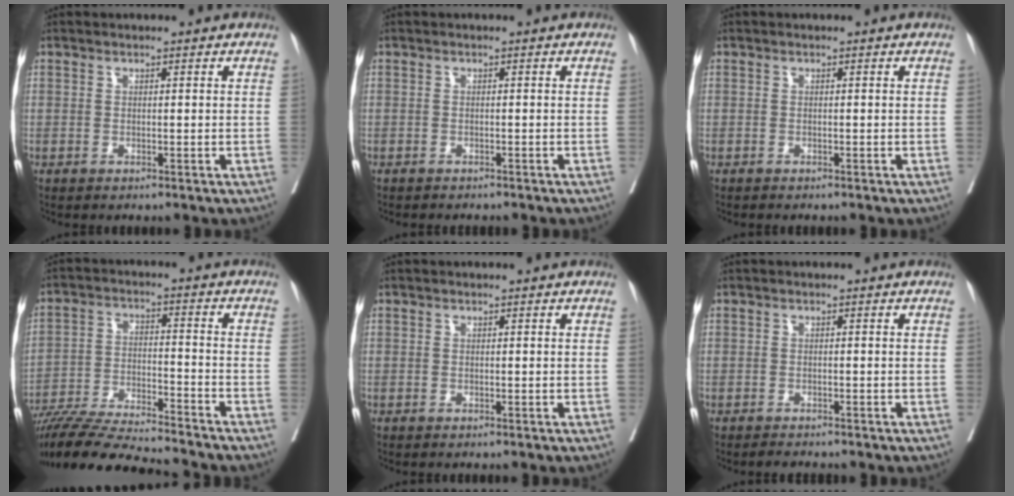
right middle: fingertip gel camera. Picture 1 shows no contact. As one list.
[{"total": 4.2, "force": [-3.7, 1.0, 1.5], "torque": [-0.024, -0.005, -0.045]}, {"total": 0.9, "force": [-0.9, 0.1, 0.3], "torque": [-0.006, -0.001, -0.013]}, {"total": 18.8, "force": [-17.1, 0.6, 7.7], "torque": [-0.147, -0.031, -0.280]}, {"total": 0.0}, {"total": 1.2, "force": [-1.2, 0.2, 0.2], "torque": [-0.006, -0.004, -0.015]}]